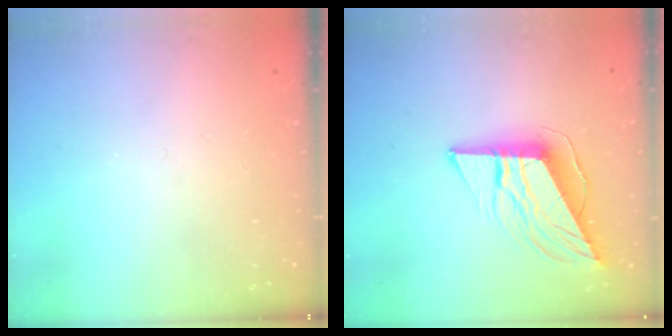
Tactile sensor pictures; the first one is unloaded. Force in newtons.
{"total": 12.4, "press": 12.3, "slide": 1.5}